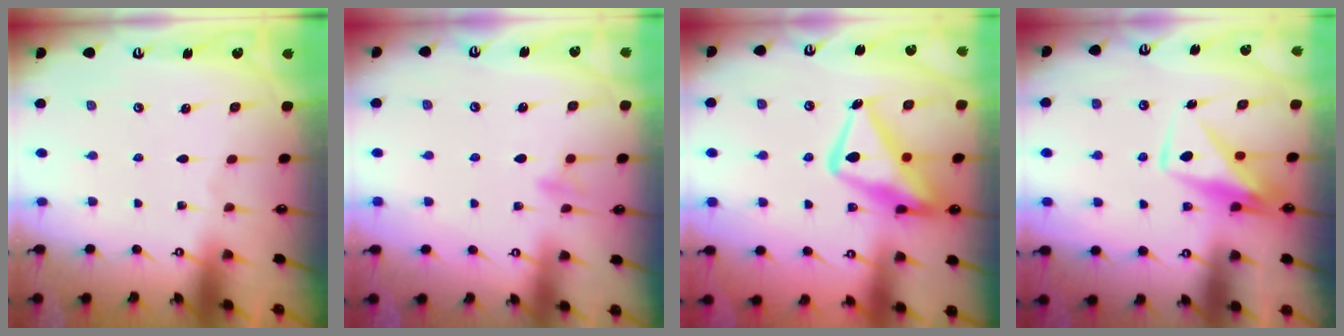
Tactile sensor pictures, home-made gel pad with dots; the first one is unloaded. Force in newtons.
{"total": 6.9, "press": 6.9, "slide": 0.5}
{"total": 16.6, "press": 16.5, "slide": 1.6}
{"total": 8.0, "press": 7.9, "slide": 0.9}